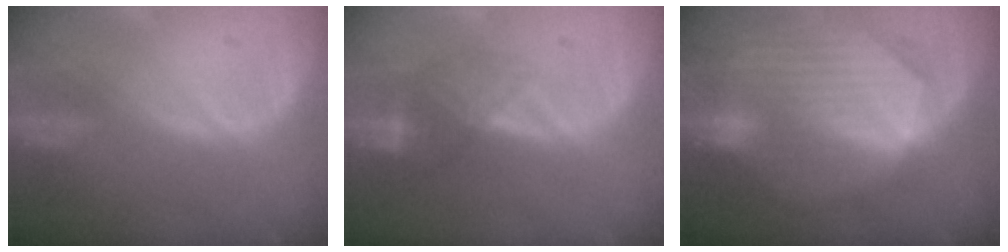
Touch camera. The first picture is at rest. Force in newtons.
{"total": 4.2, "press": 3.8, "slide": 1.7}
{"total": 10.3, "press": 9.0, "slide": 5.1}